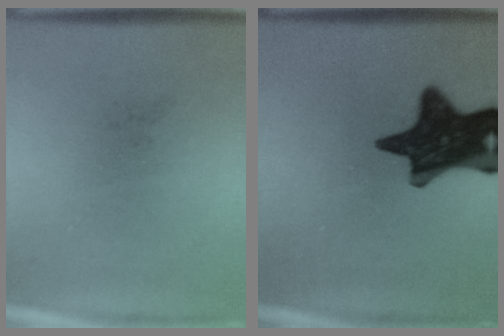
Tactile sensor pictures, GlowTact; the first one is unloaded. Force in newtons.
{"total": 15.6}